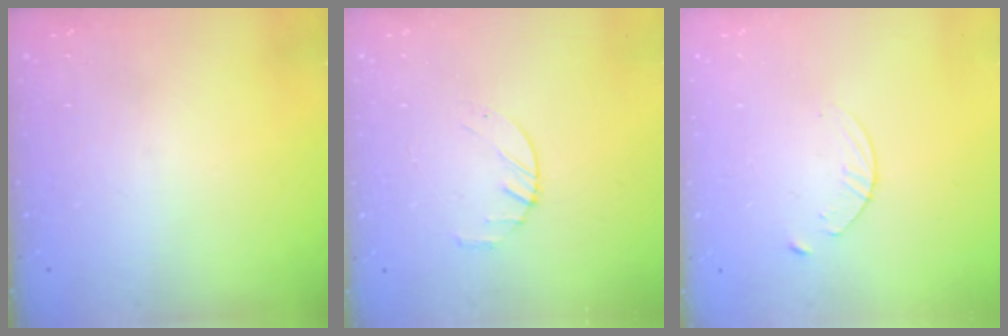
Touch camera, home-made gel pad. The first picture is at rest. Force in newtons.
{"total": 2.4, "press": 2.3, "slide": 0.3}
{"total": 3.1, "press": 3.1, "slide": 0.3}